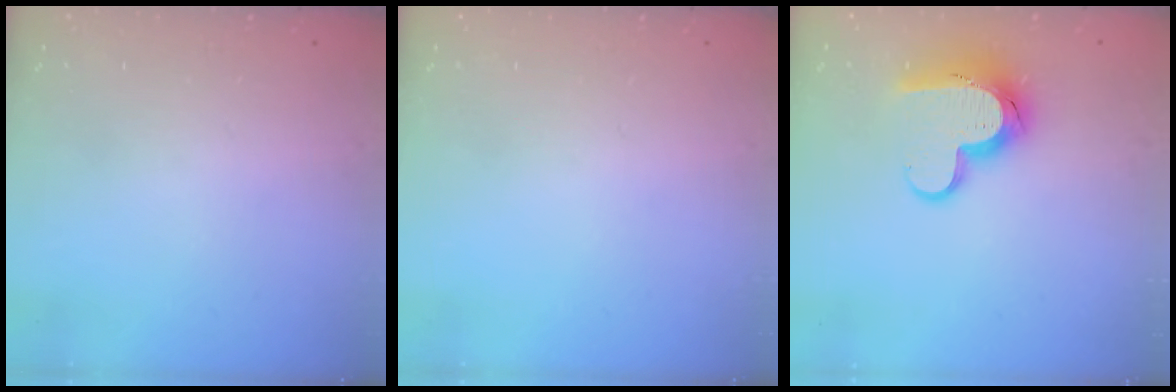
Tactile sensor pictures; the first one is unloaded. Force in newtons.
{"total": 0.0}
{"total": 13.1, "press": 13.0, "slide": 1.3}